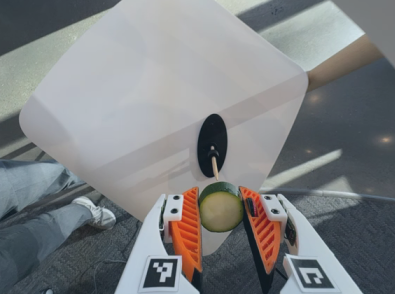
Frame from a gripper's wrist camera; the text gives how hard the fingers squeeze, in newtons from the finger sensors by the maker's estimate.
{"total": 9.7, "left": 9.6, "right": 9.8}